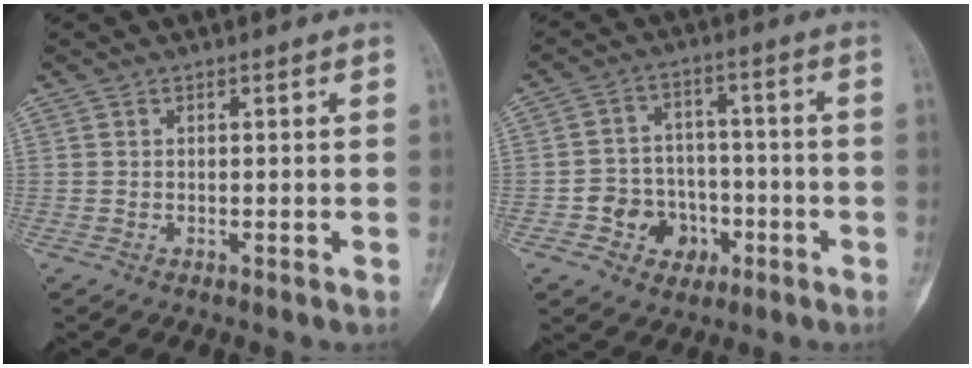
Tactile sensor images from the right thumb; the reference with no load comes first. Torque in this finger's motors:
{"motor_torque": [0.43, 0.26, 0.20, -0.37, 0.11]}